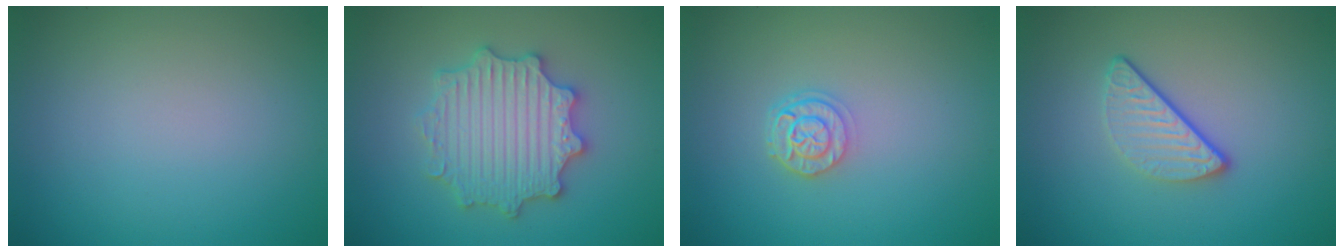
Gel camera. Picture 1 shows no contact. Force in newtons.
{"total": 5.6, "press": 5.6, "slide": 1.0}
{"total": 2.4, "press": 1.9, "slide": 1.4}
{"total": 3.0, "press": 2.3, "slide": 1.9}